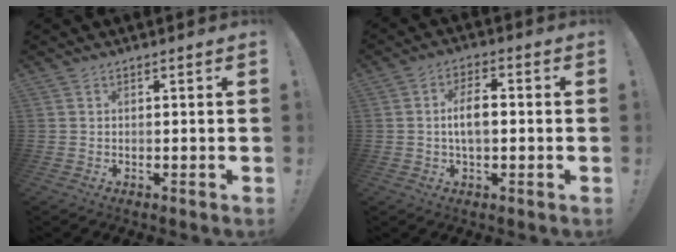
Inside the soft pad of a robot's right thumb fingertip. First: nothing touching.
{"total": 7.1, "force": [-0.3, 3.2, 6.3], "torque": [-0.109, 0.003, -0.010]}